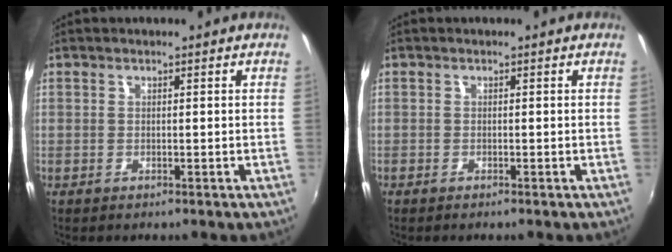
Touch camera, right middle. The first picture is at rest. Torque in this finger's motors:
{"motor_torque": [-0.14, -0.04, -0.02, 0.00]}